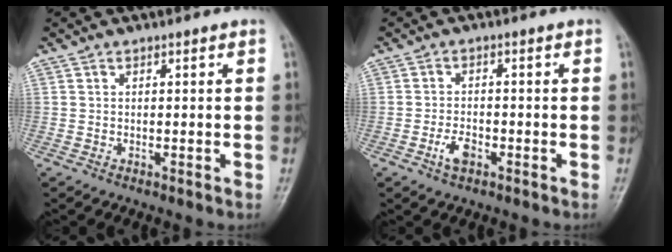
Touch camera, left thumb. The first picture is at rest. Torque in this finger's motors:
{"motor_torque": [0.04, 0.13, 0.41, 0.25, 0.01]}